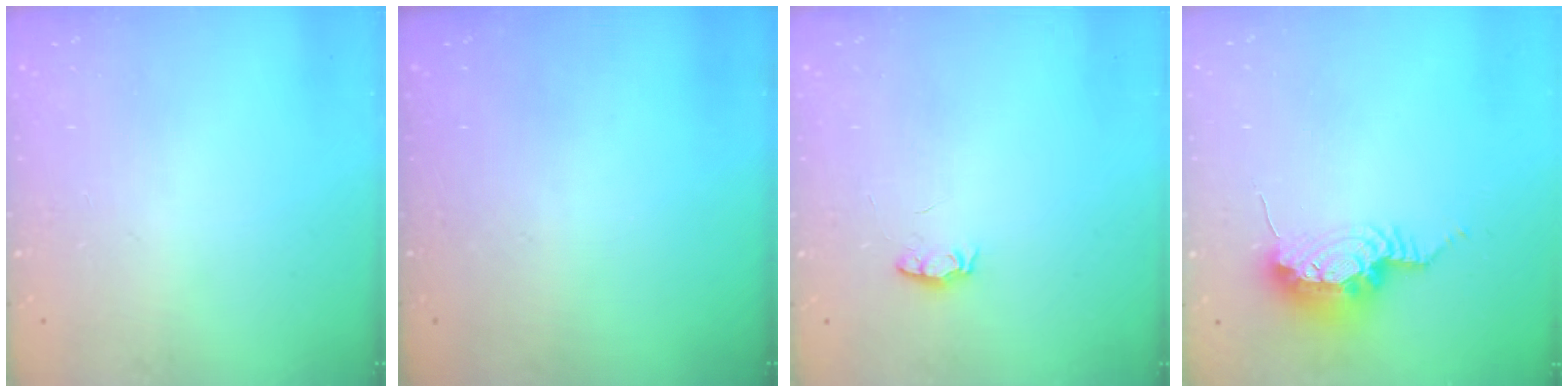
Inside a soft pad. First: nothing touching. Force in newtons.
{"total": 0.0}
{"total": 4.4, "press": 4.3, "slide": 0.5}
{"total": 13.5, "press": 10.7, "slide": 8.2}